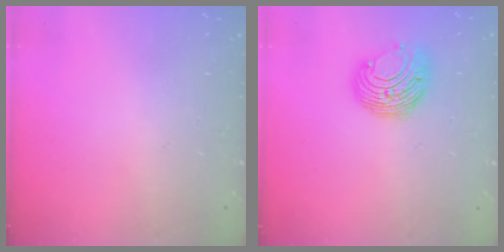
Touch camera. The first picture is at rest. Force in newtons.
{"total": 10.7, "press": 10.7, "slide": 0.5}